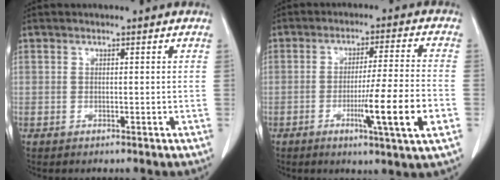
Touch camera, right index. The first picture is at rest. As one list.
[{"total": 11.3, "force": [-3.6, -1.0, 10.7], "torque": [-0.173, -0.020, -0.061]}]